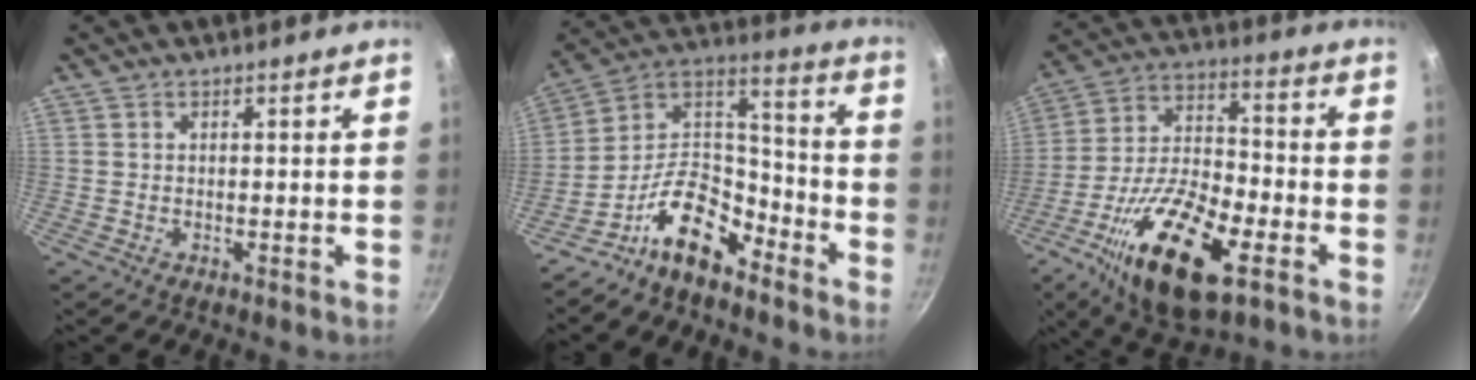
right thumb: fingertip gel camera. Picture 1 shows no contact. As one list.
[{"total": 13.9, "force": [-9.2, 6.7, 8.0], "torque": [-0.118, 0.099, -0.186]}, {"total": 21.5, "force": [-9.4, 8.8, 17.1], "torque": [-0.304, 0.026, -0.170]}]